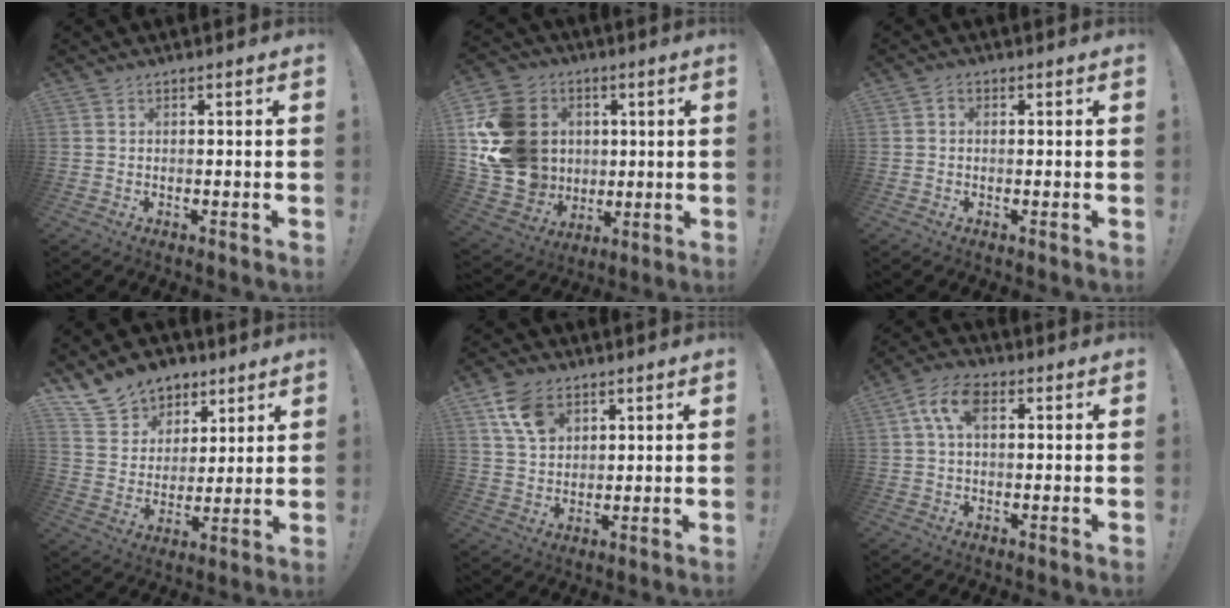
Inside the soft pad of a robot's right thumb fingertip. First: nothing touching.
{"total": 20.3, "force": [2.9, 18.0, 9.1], "torque": [-0.172, -0.009, 0.085]}
{"total": 1.3, "force": [-0.2, 1.1, 0.7], "torque": [-0.018, 0.006, -0.003]}
{"total": 12.4, "force": [8.7, 8.5, 2.7], "torque": [-0.050, -0.061, 0.171]}
{"total": 10.0, "force": [5.2, 6.7, 5.3], "torque": [-0.089, -0.015, 0.104]}
{"total": 7.8, "force": [2.2, 4.6, 5.9], "torque": [-0.118, 0.011, 0.042]}